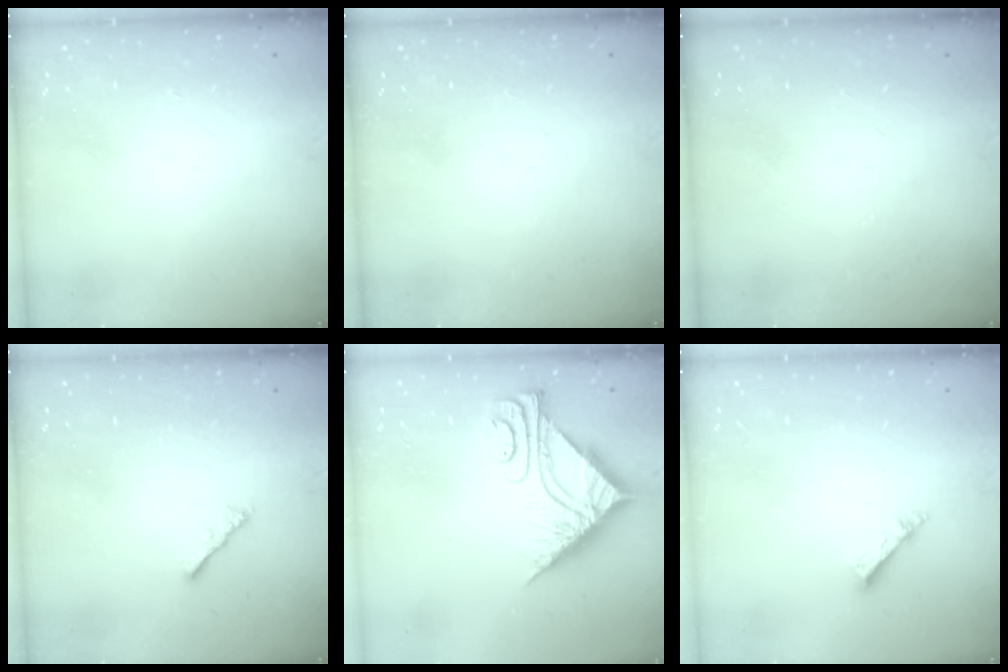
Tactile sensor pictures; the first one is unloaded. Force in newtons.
{"total": 0.0}
{"total": 0.0}
{"total": 2.2, "press": 2.1, "slide": 0.5}
{"total": 11.3, "press": 11.2, "slide": 1.2}
{"total": 2.6, "press": 2.5, "slide": 0.2}